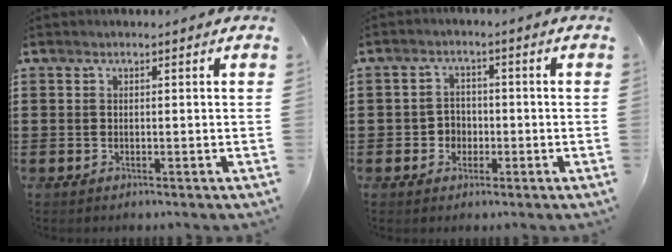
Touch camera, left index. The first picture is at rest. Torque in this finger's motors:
{"motor_torque": [0.29, 0.29, 0.09, 0.01]}